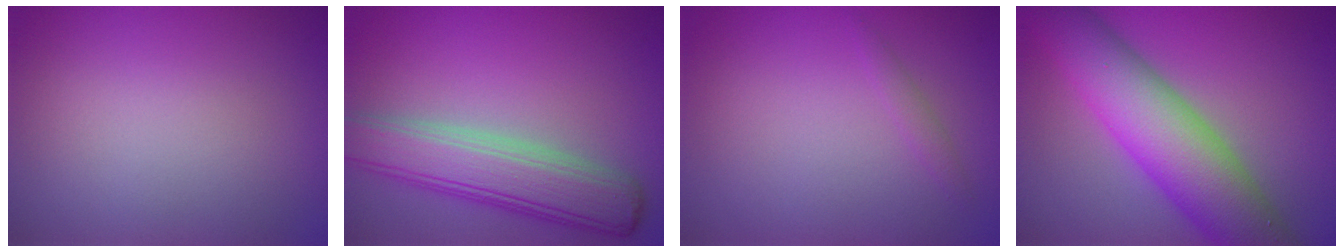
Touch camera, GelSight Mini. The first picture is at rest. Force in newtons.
{"total": 6.5, "press": 6.5, "slide": 0.5}
{"total": 0.8, "press": 0.8, "slide": 0.0}
{"total": 10.0, "press": 10.0, "slide": 0.5}